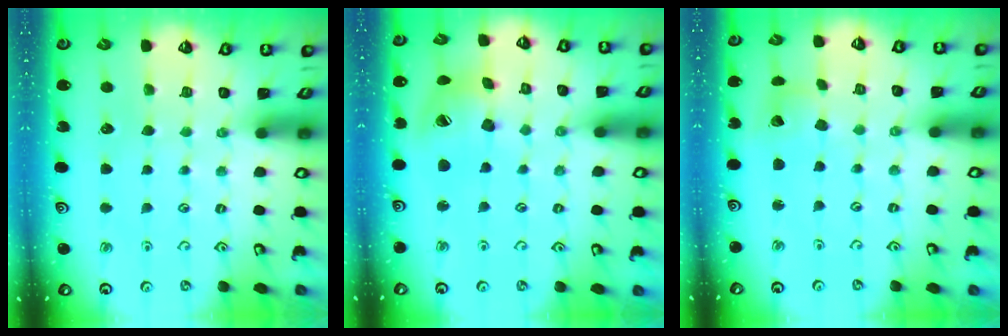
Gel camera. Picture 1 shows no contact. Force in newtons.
{"total": 14.3, "press": 14.1, "slide": 2.2}
{"total": 4.8, "press": 4.8, "slide": 0.6}